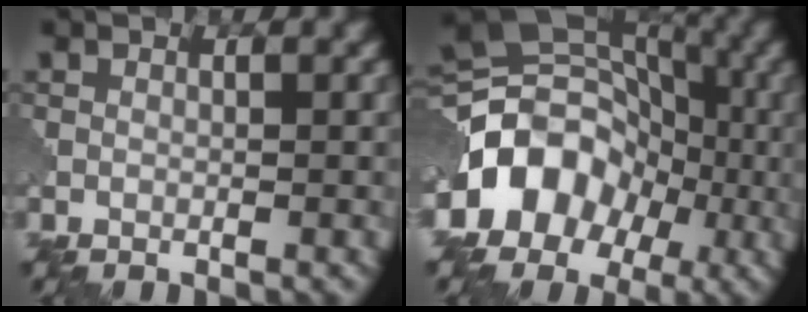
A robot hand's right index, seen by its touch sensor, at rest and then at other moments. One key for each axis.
{"total": 10.9, "fx": -3.7, "fy": 8.8, "fz": 5.3, "tx": -0.086, "ty": 0.012, "tz": -0.085}